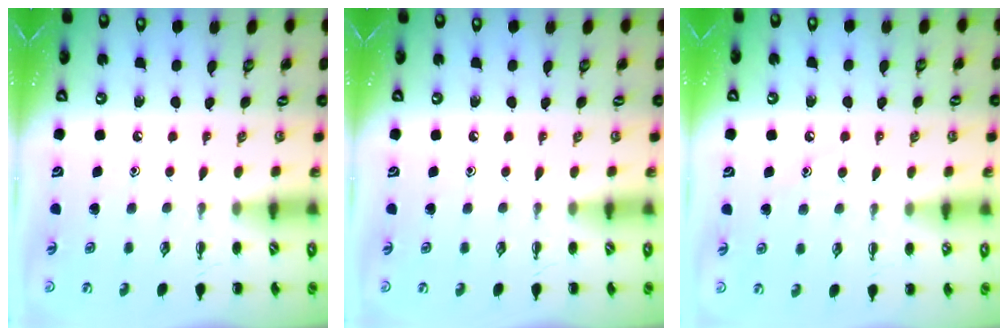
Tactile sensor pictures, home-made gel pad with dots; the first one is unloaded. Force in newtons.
{"total": 0.0}
{"total": 7.4, "press": 7.2, "slide": 1.9}